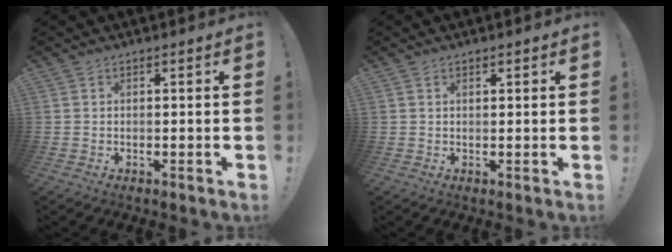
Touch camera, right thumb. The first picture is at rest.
{"total": 0.6, "force": [0.5, 0.3, 0.2], "torque": [0.002, -0.002, 0.008]}